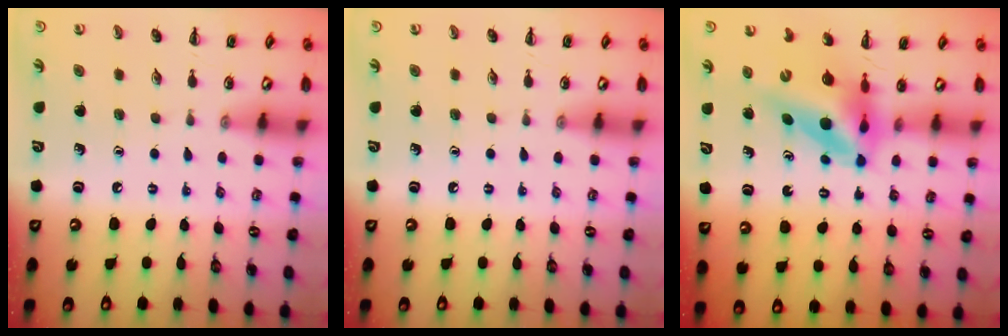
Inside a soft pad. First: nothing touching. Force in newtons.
{"total": 0.0}
{"total": 8.7, "press": 8.3, "slide": 2.6}